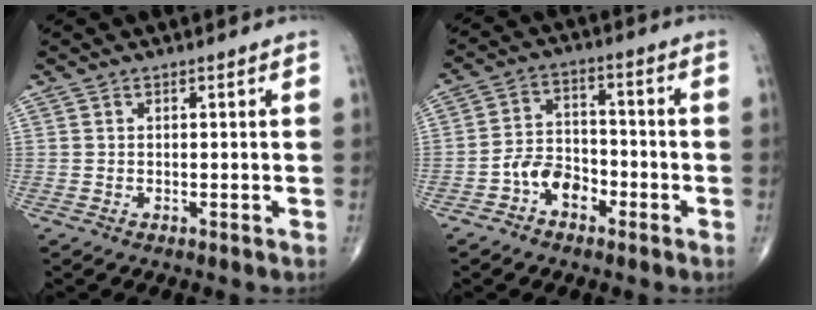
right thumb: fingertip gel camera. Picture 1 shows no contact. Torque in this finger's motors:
{"motor_torque": [-0.02, 0.13, -0.05, -0.18, -0.04]}